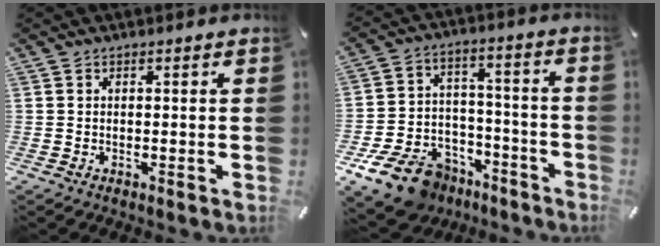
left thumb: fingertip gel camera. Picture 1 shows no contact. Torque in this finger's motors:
{"motor_torque": [0.37, 3.06, 0.23, 0.25, 0.14]}